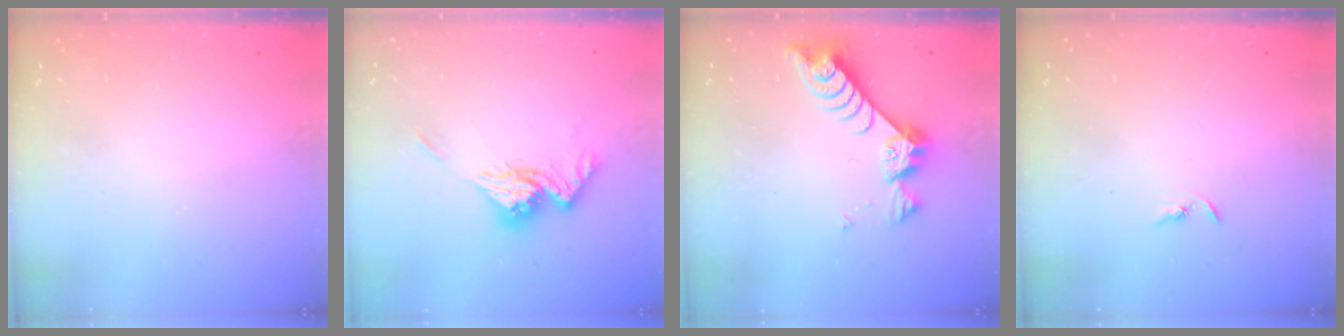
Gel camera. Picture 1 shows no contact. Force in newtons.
{"total": 12.3, "press": 12.3, "slide": 1.3}
{"total": 8.8, "press": 8.8, "slide": 0.8}
{"total": 2.2, "press": 2.2, "slide": 0.2}